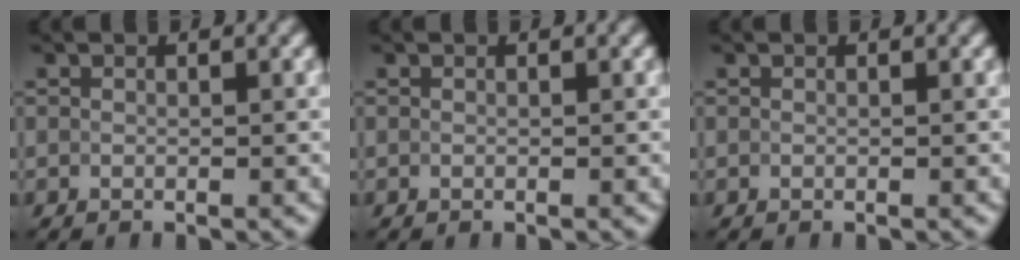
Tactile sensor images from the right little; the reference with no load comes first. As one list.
[{"total": 0.0}, {"total": 0.0}]